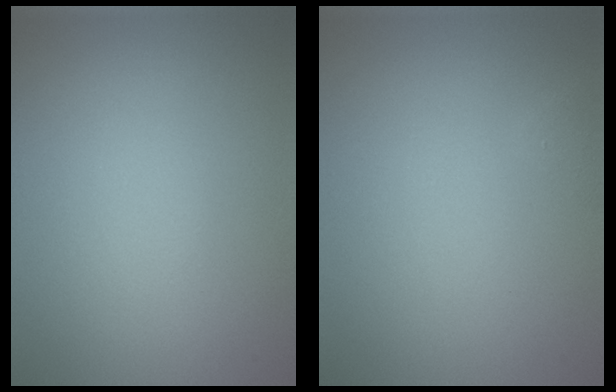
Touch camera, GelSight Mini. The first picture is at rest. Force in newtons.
{"total": 0.6, "press": 0.6, "slide": 0.1}